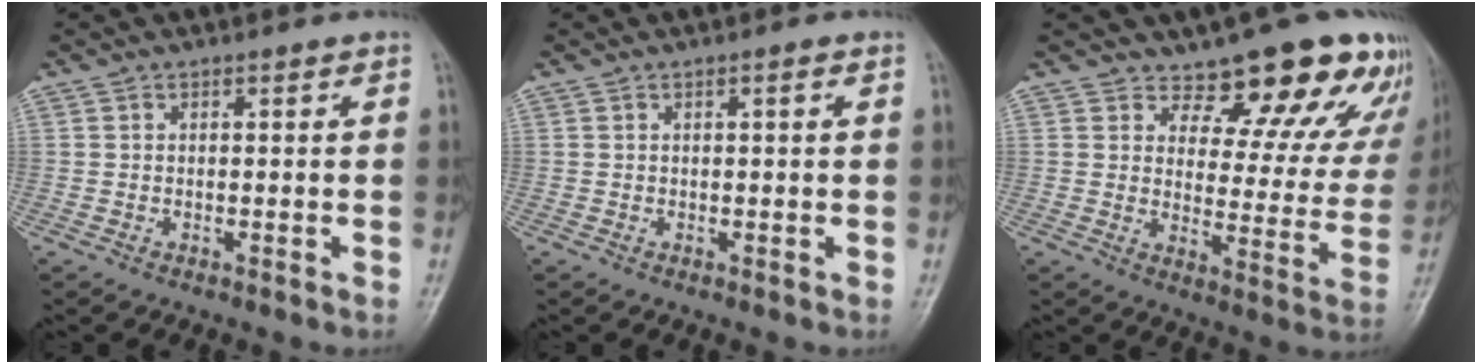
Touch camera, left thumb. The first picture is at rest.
{"total": 0.9, "force": [0.3, 0.2, 0.8], "torque": [-0.015, 0.001, 0.003]}
{"total": 16.5, "force": [13.5, 6.6, 7.0], "torque": [-0.027, -0.095, 0.155]}